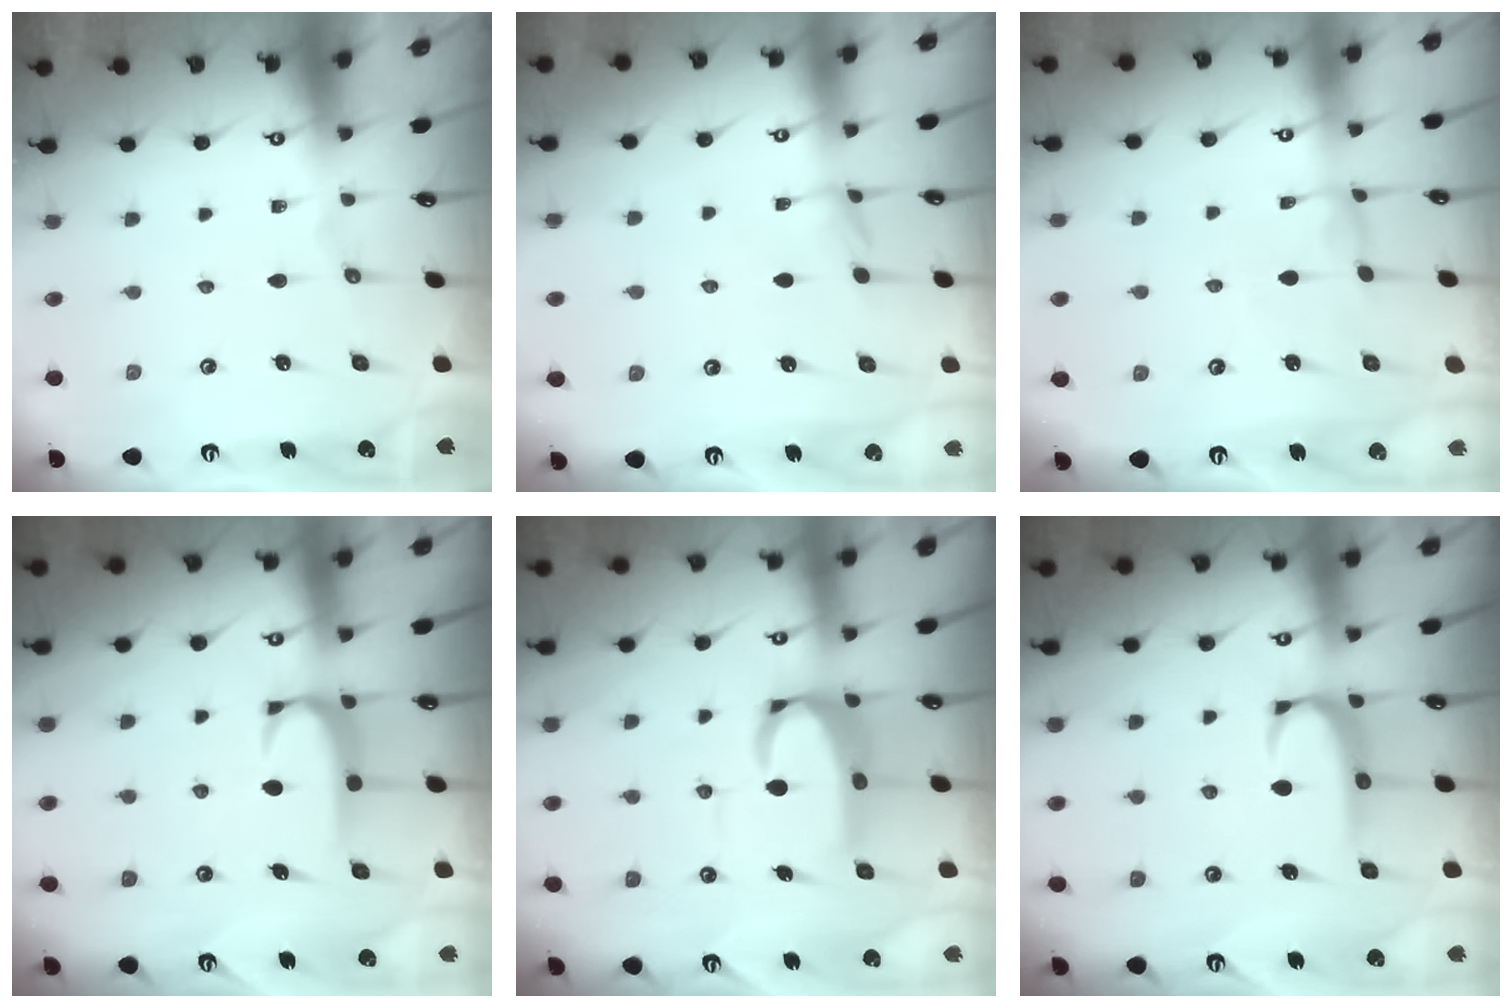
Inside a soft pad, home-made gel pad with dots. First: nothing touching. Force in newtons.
{"total": 2.7, "press": 2.7, "slide": 0.5}
{"total": 0.7, "press": 0.5, "slide": 0.5}
{"total": 1.9, "press": 1.9, "slide": 0.5}
{"total": 7.0, "press": 6.9, "slide": 1.0}
{"total": 2.3, "press": 2.2, "slide": 0.6}